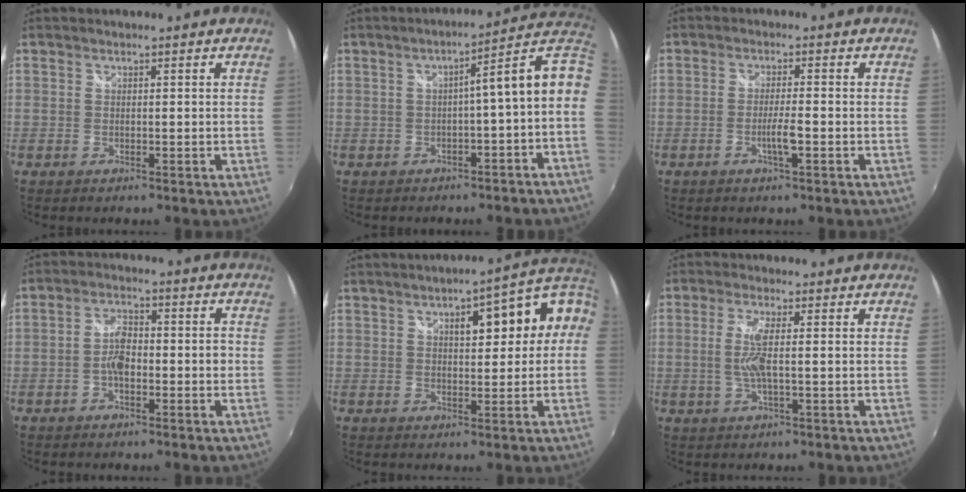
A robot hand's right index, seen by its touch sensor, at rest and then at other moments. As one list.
[{"total": 10.1, "force": [-1.5, 0.7, 9.9], "torque": [-0.132, 0.020, -0.010]}, {"total": 3.1, "force": [-1.2, -0.2, 2.9], "torque": [-0.055, 0.001, -0.020]}, {"total": 4.8, "force": [-1.7, 2.2, 4.0], "torque": [-0.077, 0.017, -0.027]}, {"total": 10.1, "force": [1.6, 3.9, 9.2], "torque": [-0.113, 0.034, 0.036]}, {"total": 5.6, "force": [-0.3, 0.6, 5.5], "torque": [-0.112, 0.002, -0.001]}]